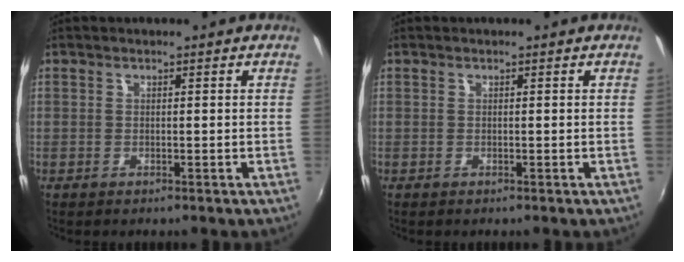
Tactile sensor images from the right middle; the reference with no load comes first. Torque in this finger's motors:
{"motor_torque": [0.16, -0.13, 0.08, 0.00]}